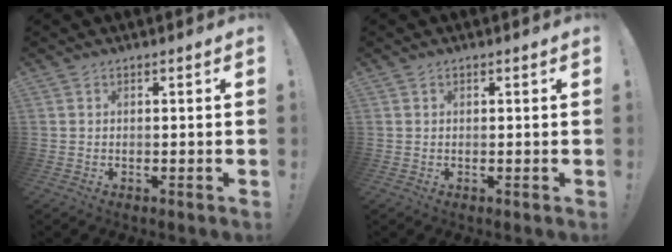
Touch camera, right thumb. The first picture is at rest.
{"total": 0.0}